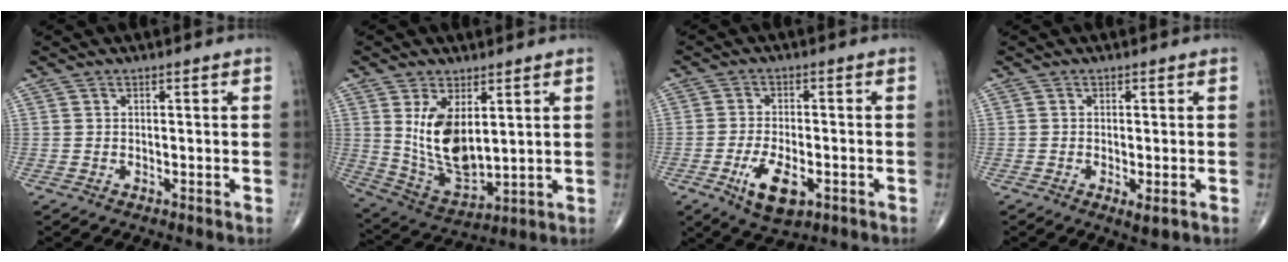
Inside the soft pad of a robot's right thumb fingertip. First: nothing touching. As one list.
[{"total": 12.5, "force": [3.2, 6.5, 10.2], "torque": [-0.175, -0.025, 0.081]}, {"total": 8.3, "force": [-3.3, 3.8, 6.6], "torque": [-0.116, 0.000, -0.049]}, {"total": 2.4, "force": [-0.8, 0.6, 2.2], "torque": [-0.038, -0.009, -0.013]}]